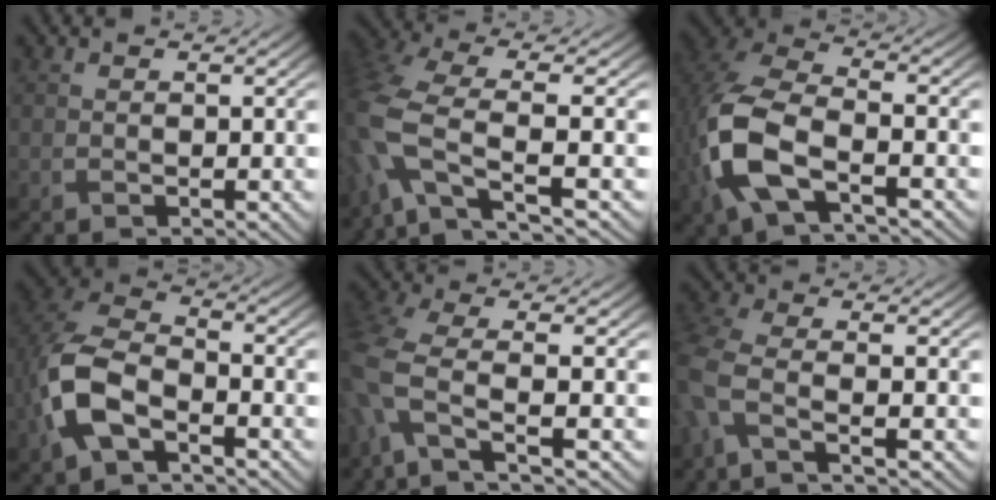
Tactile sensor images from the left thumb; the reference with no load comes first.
{"total": 9.1, "force": [-2.7, 3.8, 7.9], "torque": [-0.208, -0.014, -0.065]}
{"total": 11.3, "force": [-3.4, 6.4, 8.7], "torque": [-0.230, -0.018, -0.071]}
{"total": 10.3, "force": [-3.6, 6.3, 7.4], "torque": [-0.192, -0.010, -0.077]}
{"total": 7.9, "force": [-2.9, 2.8, 6.8], "torque": [-0.176, -0.009, -0.073]}
{"total": 5.3, "force": [-2.4, 1.9, 4.3], "torque": [-0.119, -0.014, -0.061]}